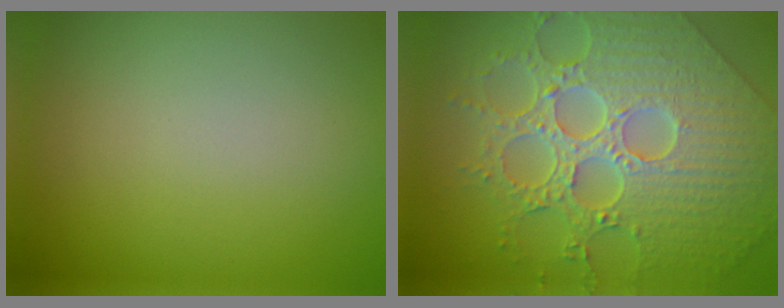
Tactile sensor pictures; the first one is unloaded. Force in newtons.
{"total": 9.4, "press": 6.9, "slide": 6.4}